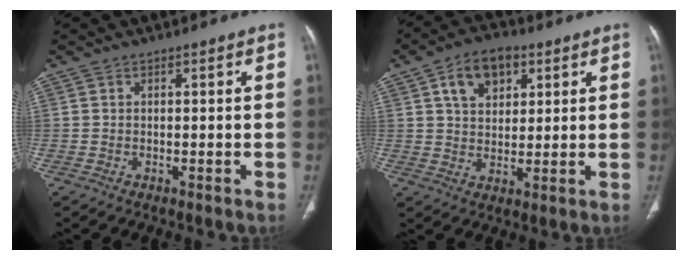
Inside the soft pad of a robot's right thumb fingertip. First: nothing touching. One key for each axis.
{"total": 9.4, "fx": 4.0, "fy": 6.1, "fz": 5.9, "tx": -0.069, "ty": -0.006, "tz": 0.064}